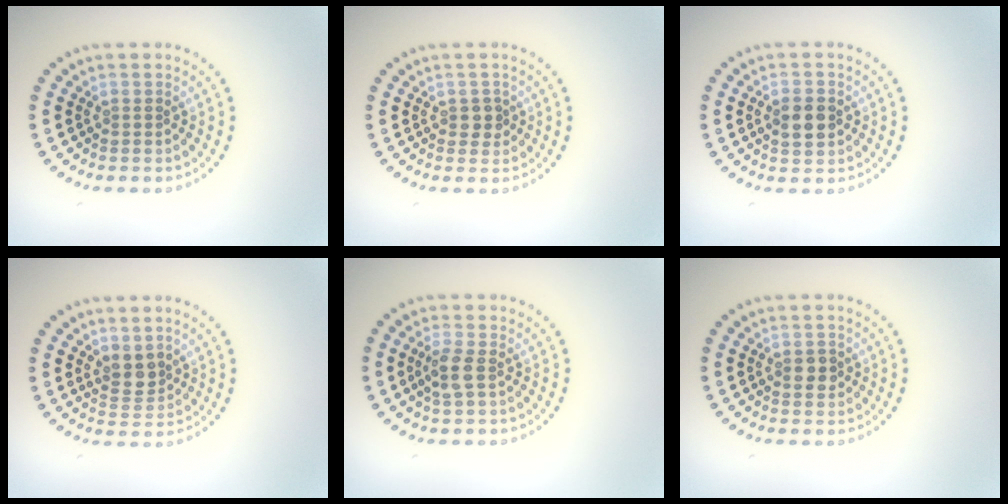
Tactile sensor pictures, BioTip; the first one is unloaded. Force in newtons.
{"total": 1.4, "press": 1.4, "slide": 0.3}
{"total": 2.9, "press": 2.9, "slide": 0.1}
{"total": 2.2, "press": 1.9, "slide": 1.1}
{"total": 2.1, "press": 2.0, "slide": 0.7}
{"total": 1.7, "press": 1.7, "slide": 0.1}